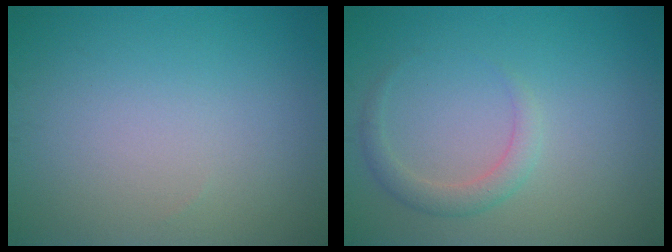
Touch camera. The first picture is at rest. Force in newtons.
{"total": 1.9, "press": 1.9, "slide": 0.1}